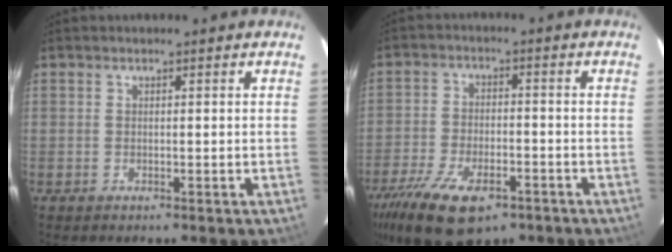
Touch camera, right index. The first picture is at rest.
{"total": 16.9, "force": [-10.6, 7.7, 10.7], "torque": [-0.235, -0.033, -0.177]}